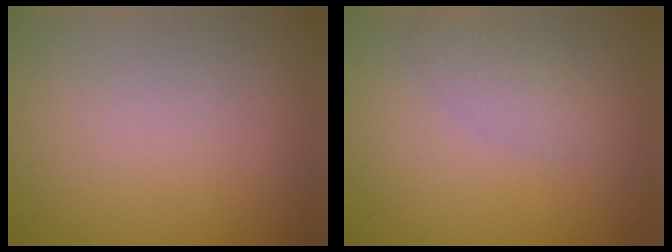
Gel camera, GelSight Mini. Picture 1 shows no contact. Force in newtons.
{"total": 1.8, "press": 1.8, "slide": 0.2}